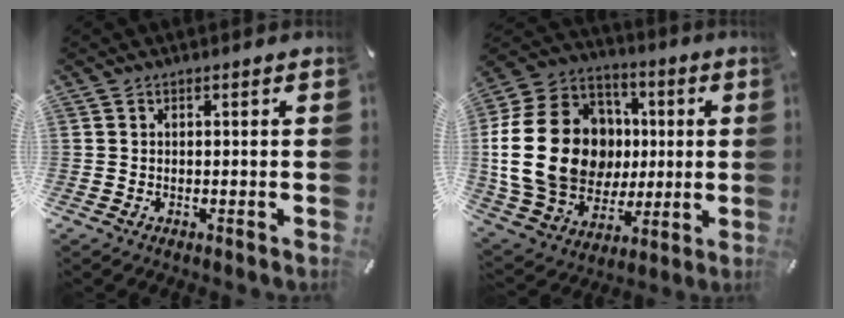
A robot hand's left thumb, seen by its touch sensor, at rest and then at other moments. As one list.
[{"total": 24.9, "force": [0.6, 20.1, 14.7], "torque": [-0.292, 0.016, 0.029]}]